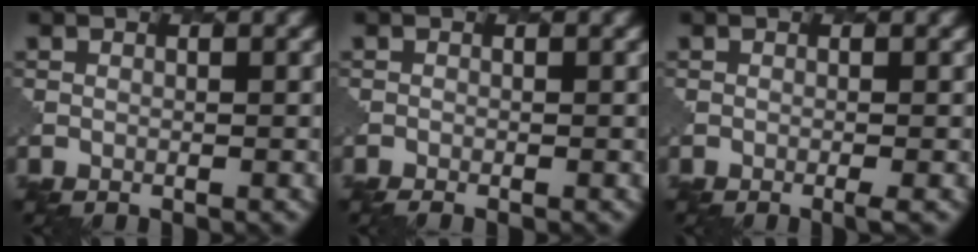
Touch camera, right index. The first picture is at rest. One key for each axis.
{"total": 0.9, "fx": -0.7, "fy": 0.3, "fz": 0.5, "tx": 0.000, "ty": -0.001, "tz": -0.009}
{"total": 0.9, "fx": -0.3, "fy": 0.1, "fz": 0.8, "tx": -0.010, "ty": -0.001, "tz": -0.007}